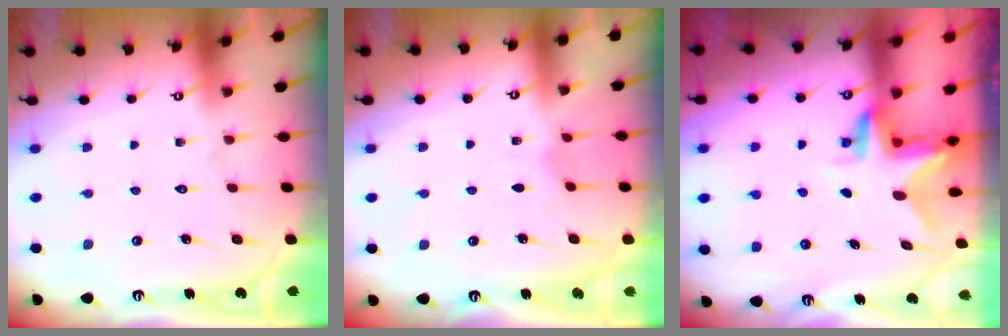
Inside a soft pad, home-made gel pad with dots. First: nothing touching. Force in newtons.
{"total": 3.4, "press": 3.3, "slide": 0.5}
{"total": 3.2, "press": 3.2, "slide": 0.3}